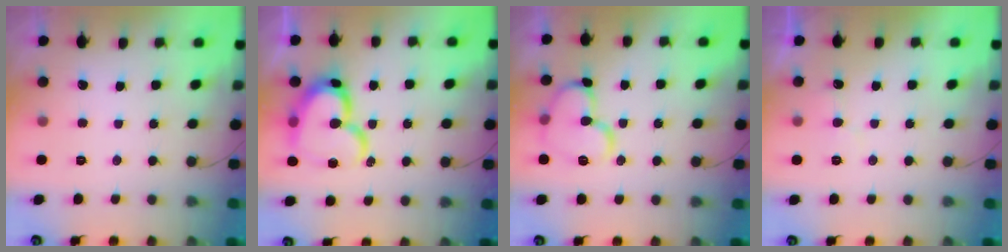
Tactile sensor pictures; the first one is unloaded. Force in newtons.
{"total": 17.7, "press": 17.7, "slide": 1.7}
{"total": 12.4, "press": 12.4, "slide": 0.6}
{"total": 4.5, "press": 4.5, "slide": 0.5}